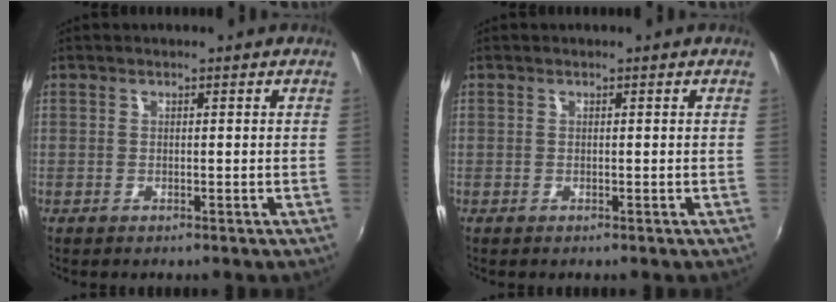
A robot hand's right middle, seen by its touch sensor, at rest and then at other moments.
{"total": 0.0}